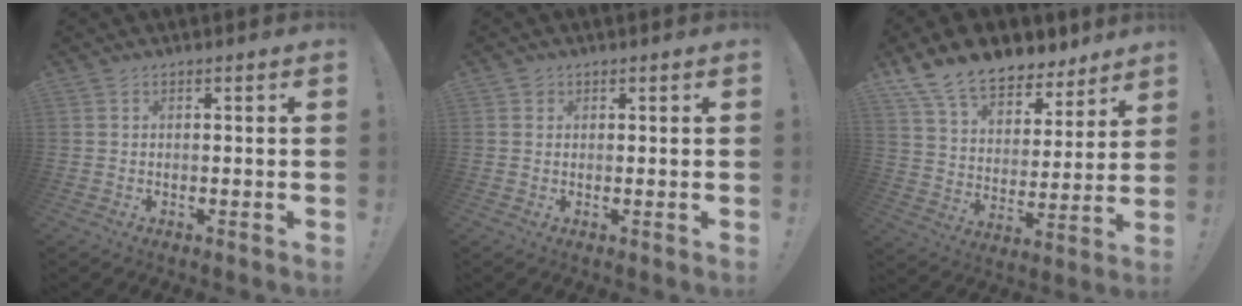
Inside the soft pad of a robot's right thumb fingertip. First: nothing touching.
{"total": 1.2, "force": [0.7, 1.0, 0.1], "torque": [0.002, -0.001, 0.012]}
{"total": 14.1, "force": [11.2, 7.0, 4.9], "torque": [-0.098, -0.083, 0.208]}